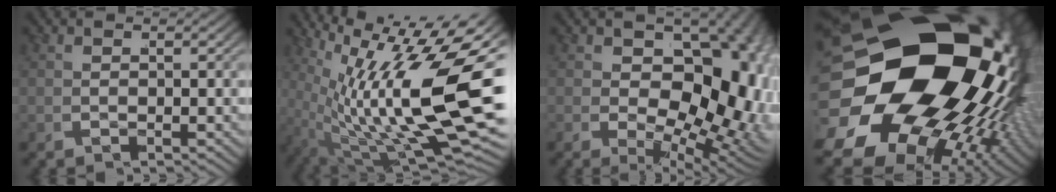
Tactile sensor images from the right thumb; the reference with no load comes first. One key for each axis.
{"total": 16.3, "fx": -0.1, "fy": 8.3, "fz": 14.1, "tx": -0.246, "ty": -0.051, "tz": 0.033}
{"total": 14.9, "fx": -0.5, "fy": 9.4, "fz": 11.5, "tx": -0.181, "ty": -0.059, "tz": 0.024}
{"total": 42.1, "fx": -0.7, "fy": 28.6, "fz": 30.9, "tx": -0.465, "ty": -0.066, "tz": -0.007}